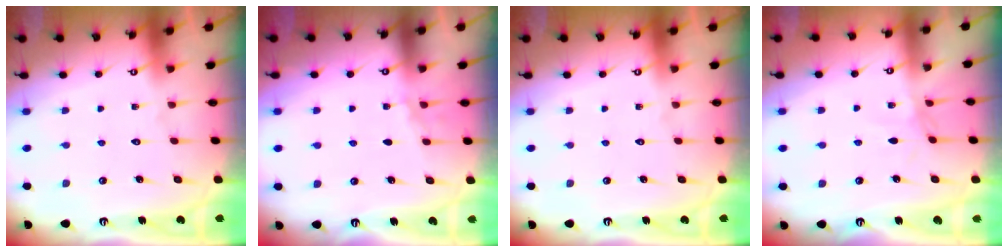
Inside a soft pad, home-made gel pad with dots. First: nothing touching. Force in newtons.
{"total": 2.2, "press": 1.9, "slide": 1.1}
{"total": 0.0}
{"total": 1.4, "press": 1.3, "slide": 0.4}